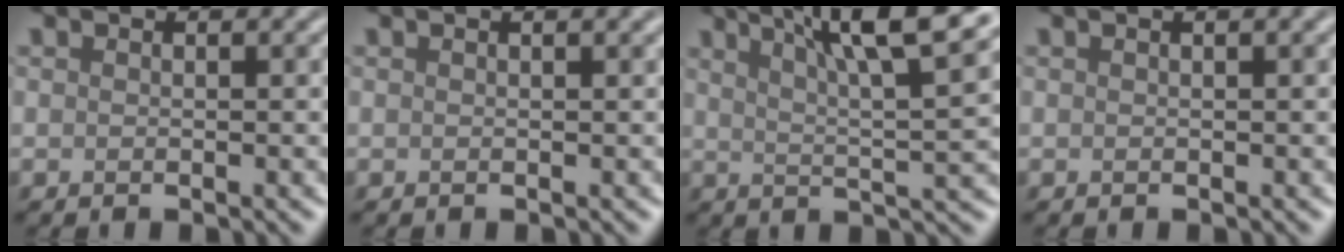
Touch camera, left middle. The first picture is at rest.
{"total": 1.4, "force": [0.7, 0.3, 1.2], "torque": [-0.013, 0.006, 0.006]}
{"total": 10.1, "force": [5.7, 1.9, 8.2], "torque": [-0.102, 0.023, 0.083]}
{"total": 1.4, "force": [0.6, 0.3, 1.2], "torque": [-0.015, 0.008, 0.004]}